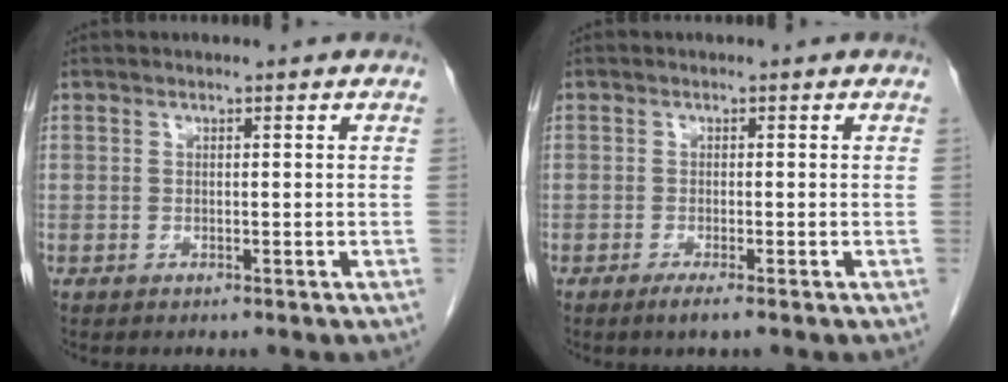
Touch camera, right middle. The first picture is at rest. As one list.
[{"total": 1.2, "force": [-0.8, -0.2, 0.9], "torque": [-0.020, -0.004, -0.017]}]